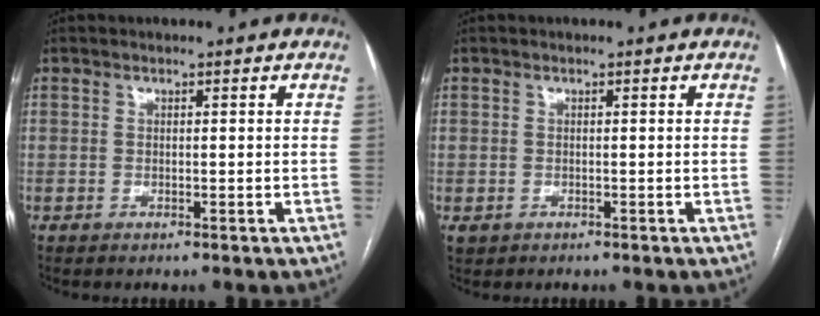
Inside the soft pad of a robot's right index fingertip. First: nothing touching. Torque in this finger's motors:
{"motor_torque": [0.05, 0.05, -0.07, -0.06]}